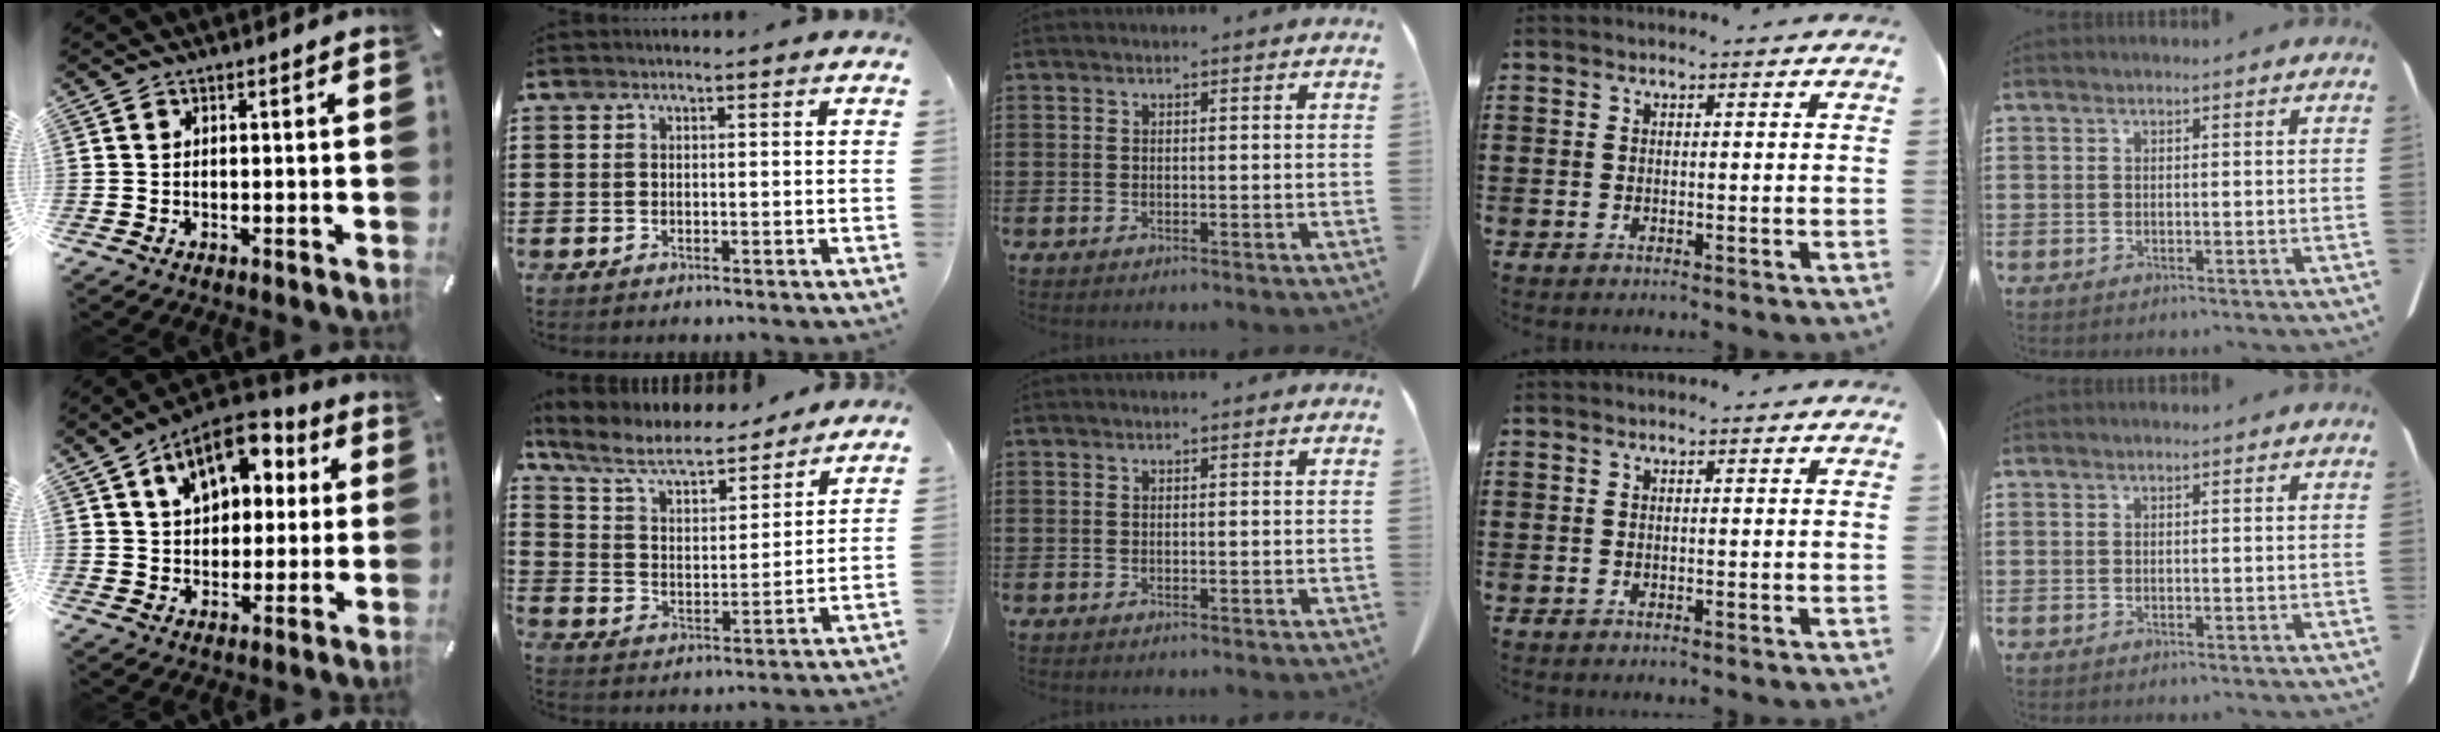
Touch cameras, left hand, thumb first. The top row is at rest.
{"thumb": {"total": 13.1, "force": [5.9, 9.0, 7.3], "torque": [-0.116, -0.018, 0.109]}, "index": {"total": 7.2, "force": [6.2, 1.7, 3.4], "torque": [-0.093, -0.033, 0.103]}}